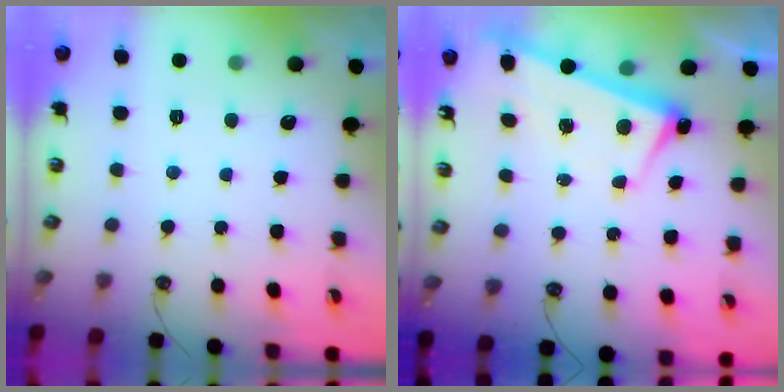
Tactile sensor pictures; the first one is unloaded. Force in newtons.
{"total": 3.2, "press": 3.1, "slide": 0.8}